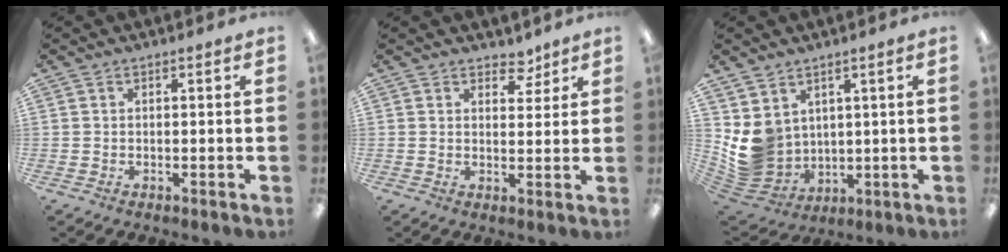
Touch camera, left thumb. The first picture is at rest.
{"total": 4.8, "force": [3.8, 2.6, 1.3], "torque": [0.004, -0.024, 0.063]}
{"total": 8.7, "force": [3.0, 7.8, 2.7], "torque": [-0.086, -0.034, 0.066]}